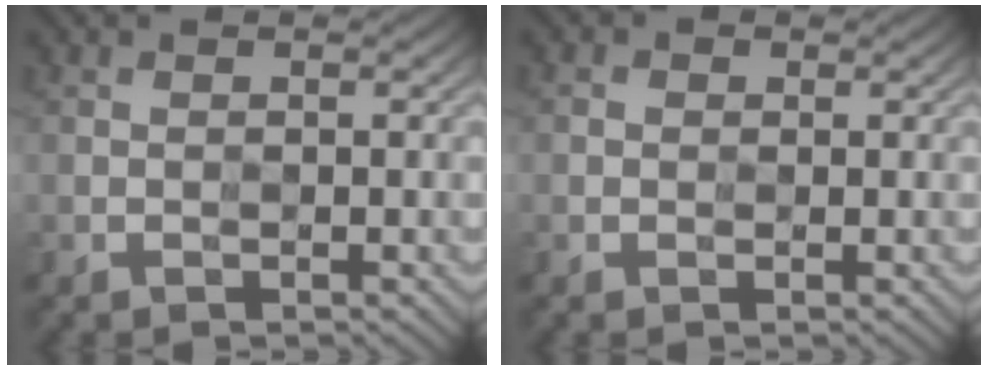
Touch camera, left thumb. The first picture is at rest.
{"total": 0.9, "force": [0.1, 0.8, 0.3], "torque": [-0.006, -0.001, -0.002]}